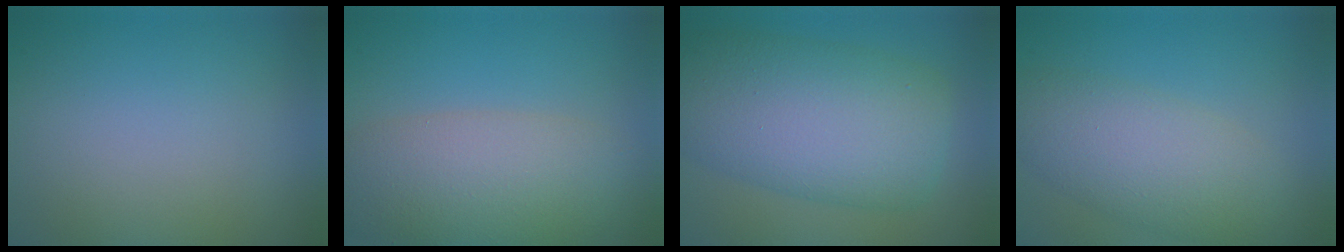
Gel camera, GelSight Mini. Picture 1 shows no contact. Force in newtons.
{"total": 7.7, "press": 7.6, "slide": 0.3}
{"total": 10.3, "press": 10.3, "slide": 0.4}
{"total": 6.0, "press": 6.0, "slide": 0.2}